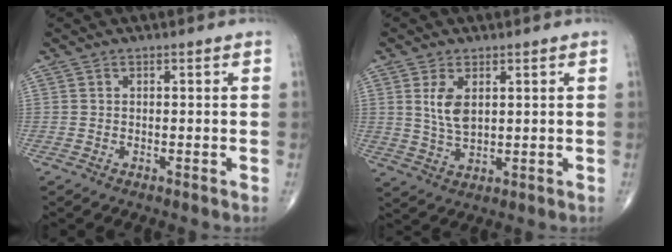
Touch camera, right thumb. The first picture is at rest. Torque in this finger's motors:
{"motor_torque": [-0.63, 0.84, 0.68, 0.27, 0.03]}